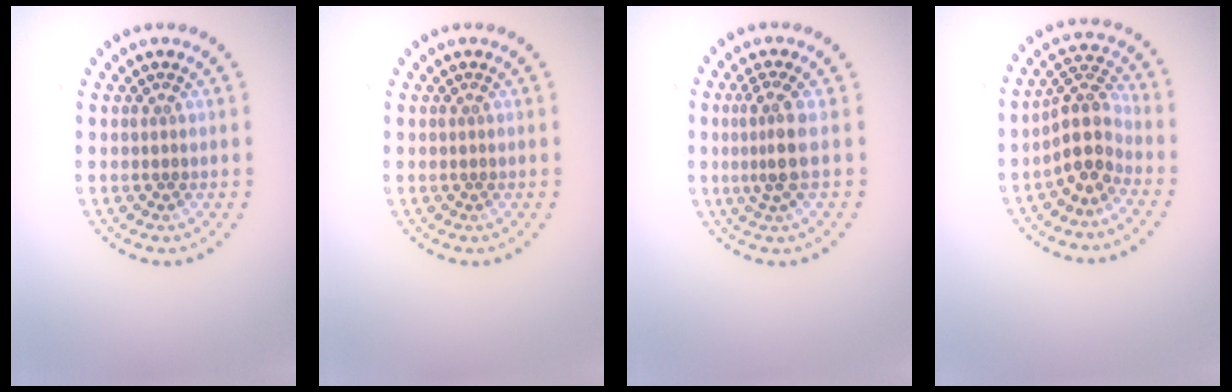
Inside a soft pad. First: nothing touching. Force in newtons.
{"total": 0.0}
{"total": 2.5, "press": 1.9, "slide": 1.7}
{"total": 3.8, "press": 3.0, "slide": 2.3}